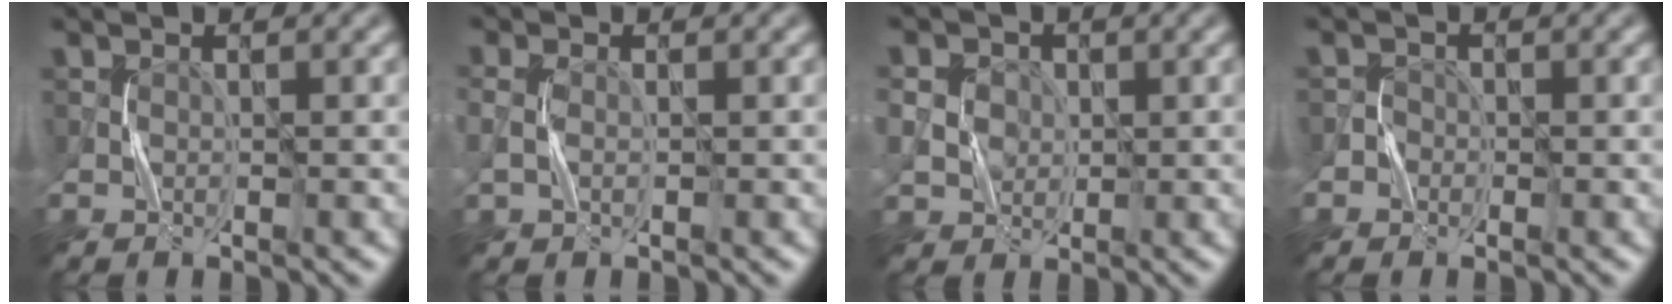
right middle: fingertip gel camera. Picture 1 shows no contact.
{"total": 1.1, "force": [-0.7, -0.7, -0.5], "torque": [0.015, -0.003, -0.013]}
{"total": 3.6, "force": [1.5, 3.0, 1.3], "torque": [-0.018, 0.011, 0.021]}
{"total": 2.2, "force": [-1.7, 1.4, -0.3], "torque": [0.018, 0.014, -0.040]}